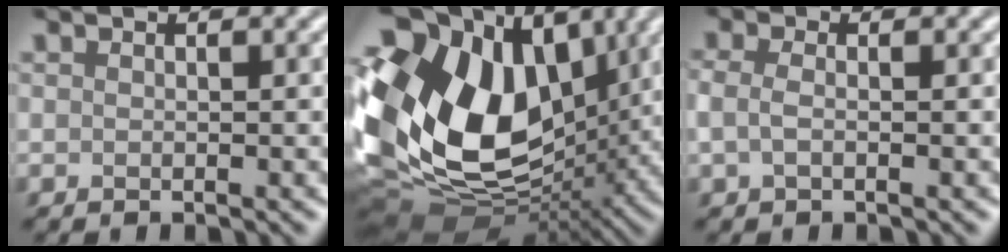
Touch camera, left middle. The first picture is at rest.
{"total": 19.0, "force": [2.6, 12.5, 14.0], "torque": [-0.296, -0.003, 0.052]}
{"total": 1.6, "force": [-0.2, 0.8, 1.3], "torque": [-0.035, 0.003, -0.010]}